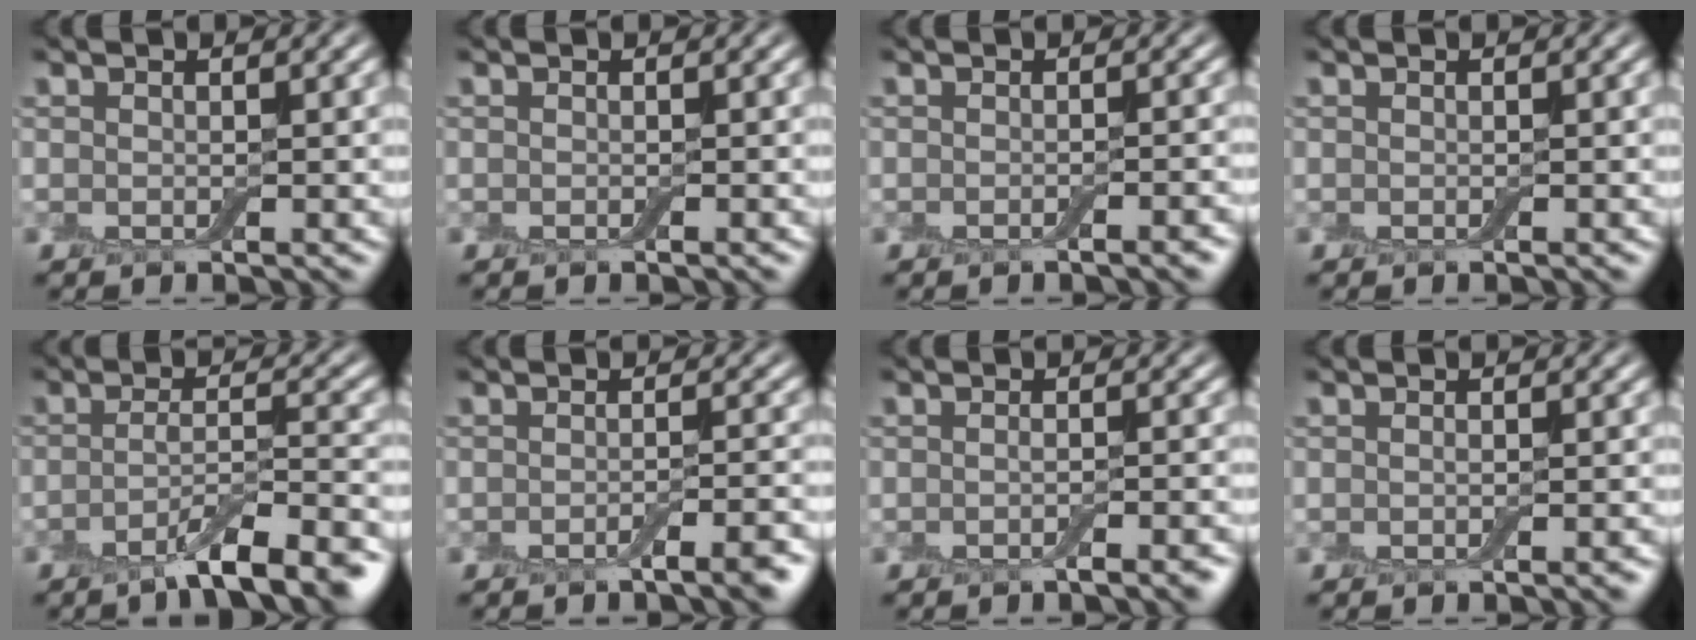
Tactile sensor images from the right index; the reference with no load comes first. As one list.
[{"total": 0.0}, {"total": 1.2, "force": [-0.6, 0.3, 1.0], "torque": [-0.004, 0.004, -0.008]}, {"total": 0.0}, {"total": 6.9, "force": [-4.4, 1.6, 5.1], "torque": [-0.073, 0.006, -0.075]}, {"total": 2.6, "force": [-1.5, 0.7, 2.1], "torque": [-0.020, 0.007, -0.032]}, {"total": 1.7, "force": [-0.9, 0.5, 1.3], "torque": [-0.014, 0.004, -0.016]}, {"total": 0.6, "force": [-0.3, 0.1, 0.5], "torque": [-0.005, 0.003, -0.004]}]